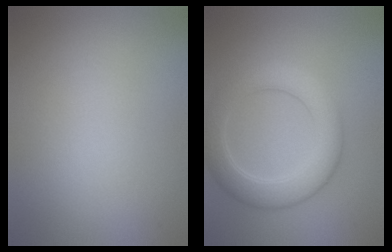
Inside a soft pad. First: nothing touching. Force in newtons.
{"total": 5.2, "press": 5.2, "slide": 0.3}